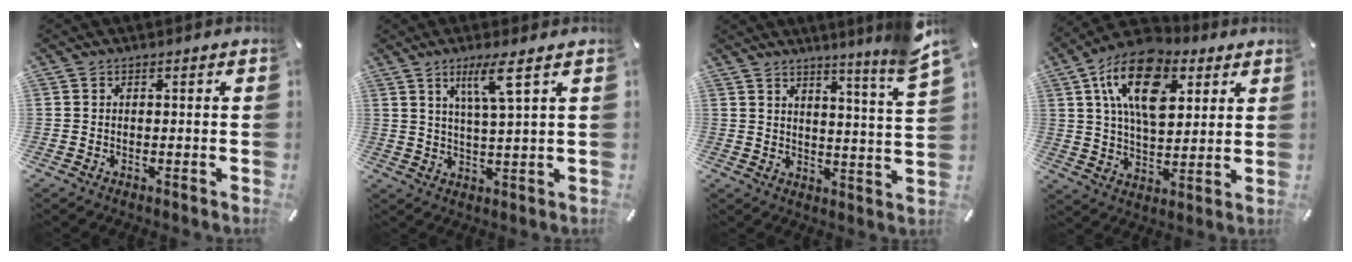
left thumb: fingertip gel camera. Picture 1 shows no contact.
{"total": 7.4, "force": [3.7, 0.5, 6.3], "torque": [-0.125, -0.001, 0.060]}
{"total": 8.8, "force": [7.2, -0.3, 5.1], "torque": [-0.071, -0.063, 0.115]}
{"total": 17.7, "force": [7.2, 10.4, 12.5], "torque": [-0.222, -0.006, 0.125]}